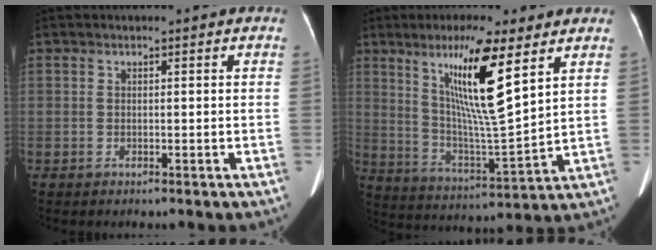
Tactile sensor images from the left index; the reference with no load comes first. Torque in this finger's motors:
{"motor_torque": [1.68, -0.46, 1.05, 0.21]}